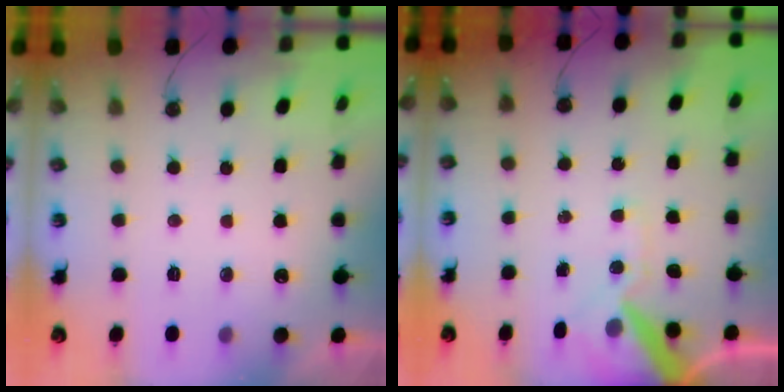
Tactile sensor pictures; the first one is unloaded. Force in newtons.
{"total": 11.7, "press": 11.5, "slide": 1.8}